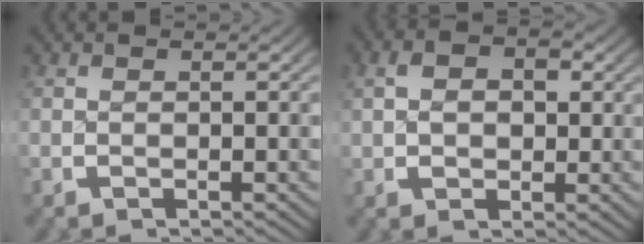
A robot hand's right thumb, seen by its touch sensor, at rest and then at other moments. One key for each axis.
{"total": 3.8, "fx": 0.7, "fy": 2.6, "fz": 2.7, "tx": -0.041, "ty": -0.001, "tz": 0.014}